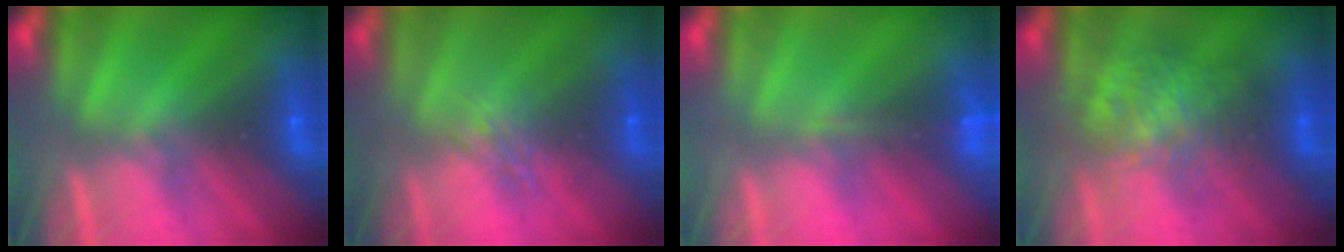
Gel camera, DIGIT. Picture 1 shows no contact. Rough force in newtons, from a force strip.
{"total": 1.6}
{"total": 1.6}
{"total": 2.2}